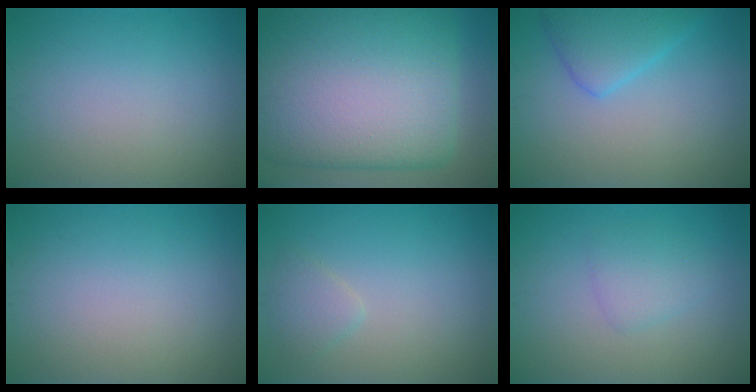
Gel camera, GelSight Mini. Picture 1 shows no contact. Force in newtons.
{"total": 20.1, "press": 20.1, "slide": 0.5}
{"total": 3.6, "press": 3.6, "slide": 0.3}
{"total": 0.0}
{"total": 1.5, "press": 1.5, "slide": 0.1}
{"total": 2.0, "press": 2.0, "slide": 0.2}